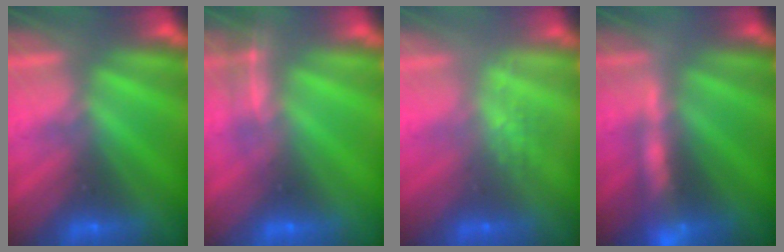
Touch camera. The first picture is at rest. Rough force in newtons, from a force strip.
{"total": 1.9}
{"total": 2.7}
{"total": 8.4}